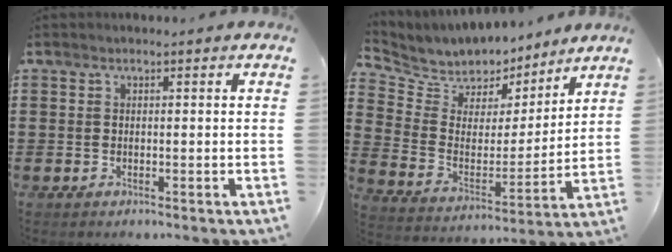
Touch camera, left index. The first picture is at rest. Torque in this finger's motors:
{"motor_torque": [2.14, 0.00, 0.17, 0.03]}